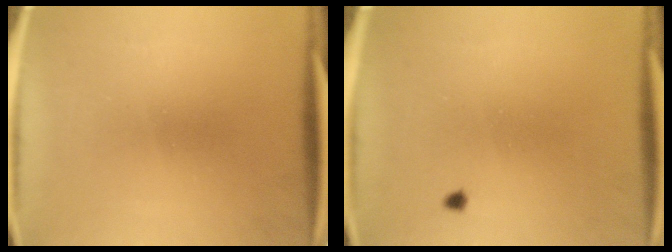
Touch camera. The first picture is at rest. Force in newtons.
{"total": 0.6}